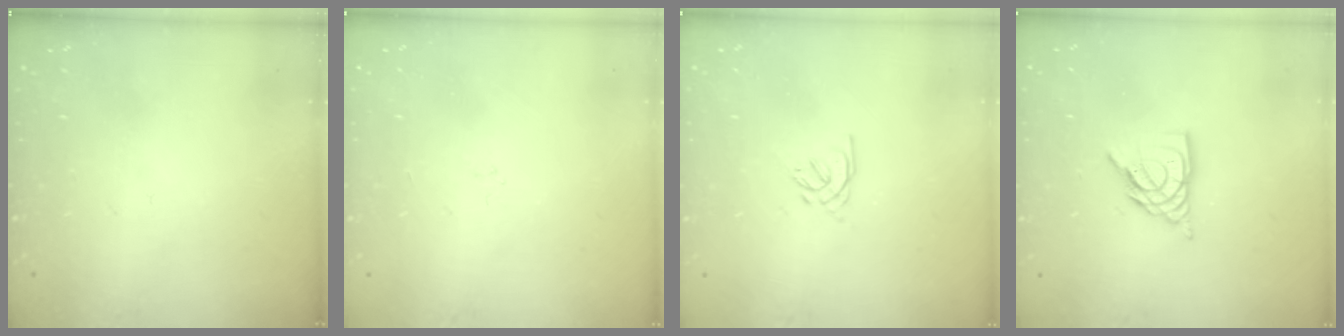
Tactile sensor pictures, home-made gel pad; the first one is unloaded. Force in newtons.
{"total": 0.0}
{"total": 1.6, "press": 1.5, "slide": 0.5}
{"total": 9.0, "press": 8.9, "slide": 1.2}